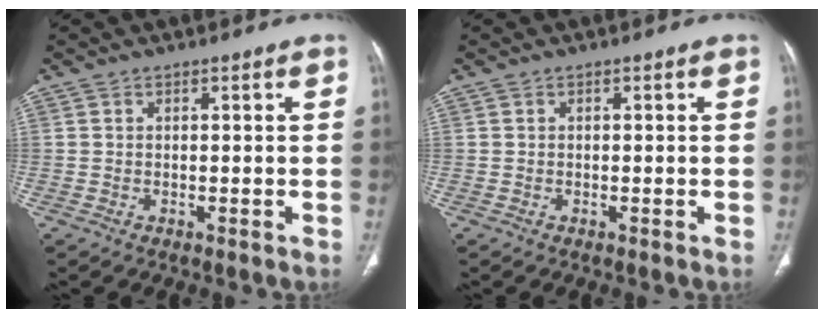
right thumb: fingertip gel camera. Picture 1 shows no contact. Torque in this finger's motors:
{"motor_torque": [-0.05, -0.24, -0.10, 0.25, -0.03]}